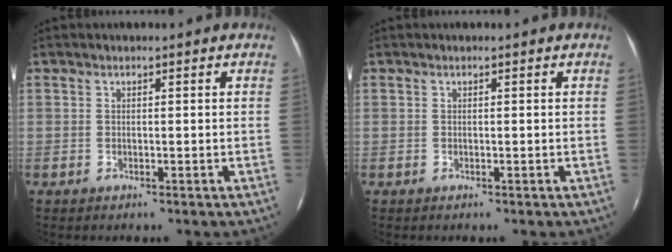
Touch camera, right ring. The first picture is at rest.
{"total": 0.0}